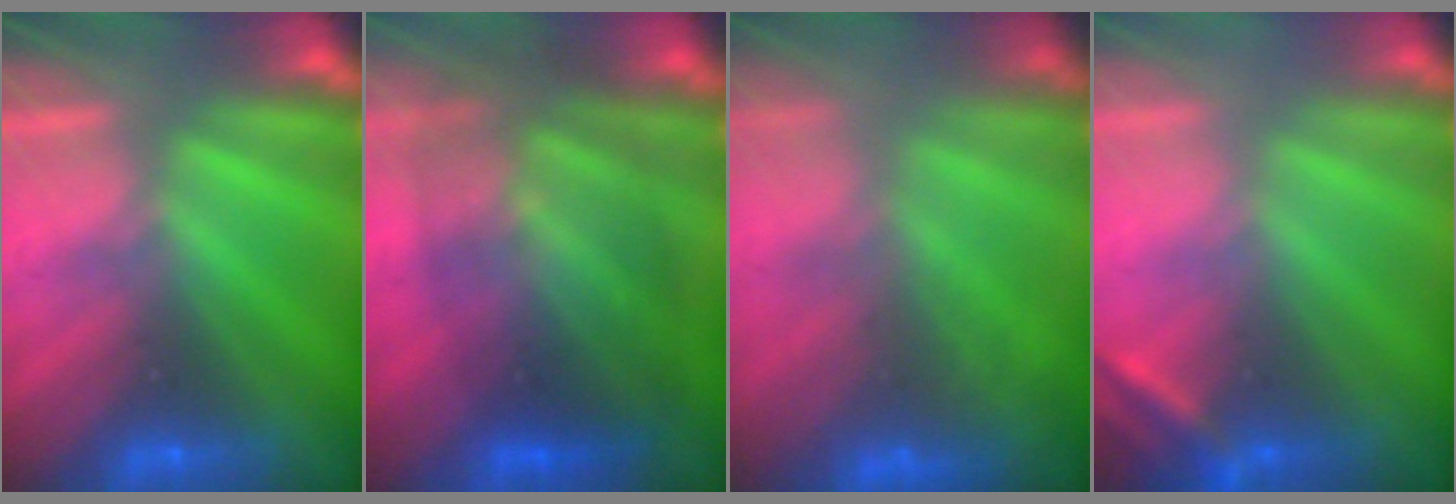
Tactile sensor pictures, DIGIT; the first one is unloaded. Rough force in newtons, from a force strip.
{"total": 10.6}
{"total": 7.7}
{"total": 2.6}